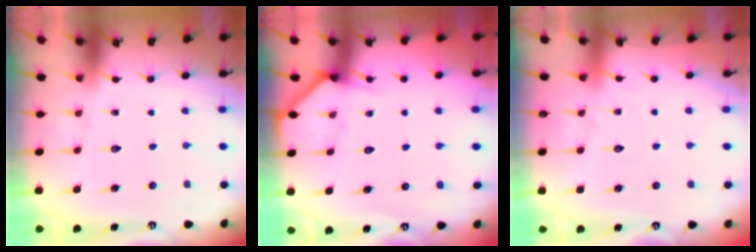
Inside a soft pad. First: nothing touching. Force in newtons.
{"total": 5.0, "press": 5.0, "slide": 0.3}
{"total": 2.2, "press": 2.2, "slide": 0.3}